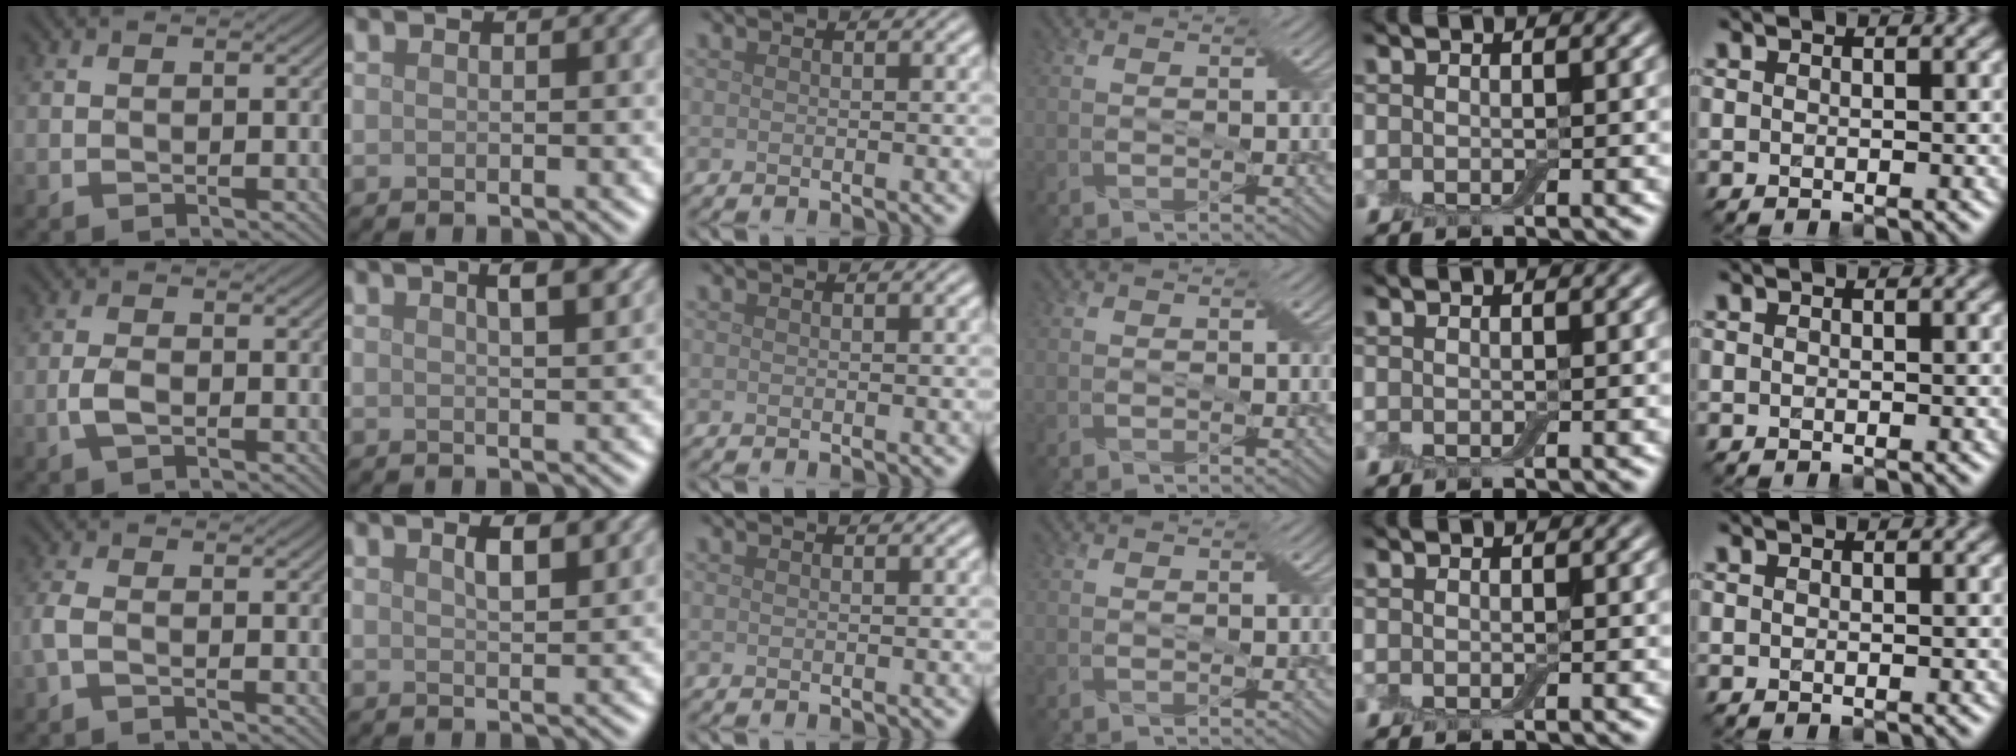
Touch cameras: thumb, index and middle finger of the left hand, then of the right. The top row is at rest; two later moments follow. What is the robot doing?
{"motion": "insert", "object": "box of matches"}